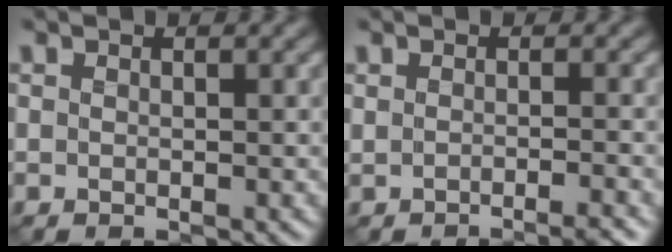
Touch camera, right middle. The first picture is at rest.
{"total": 1.4, "force": [-1.1, 0.1, 0.9], "torque": [-0.011, -0.002, -0.015]}